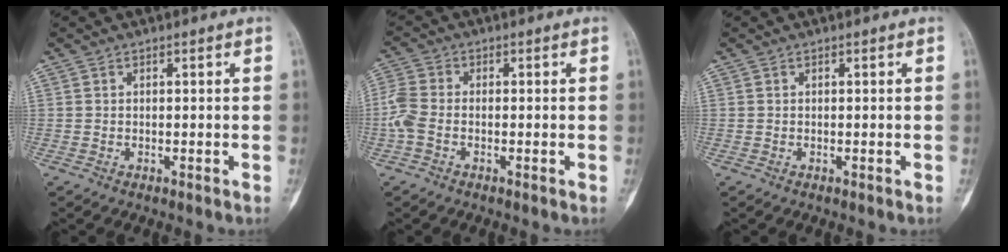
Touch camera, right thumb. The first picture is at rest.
{"total": 4.5, "force": [-1.3, 2.8, 3.3], "torque": [-0.086, 0.005, -0.039]}
{"total": 0.0}